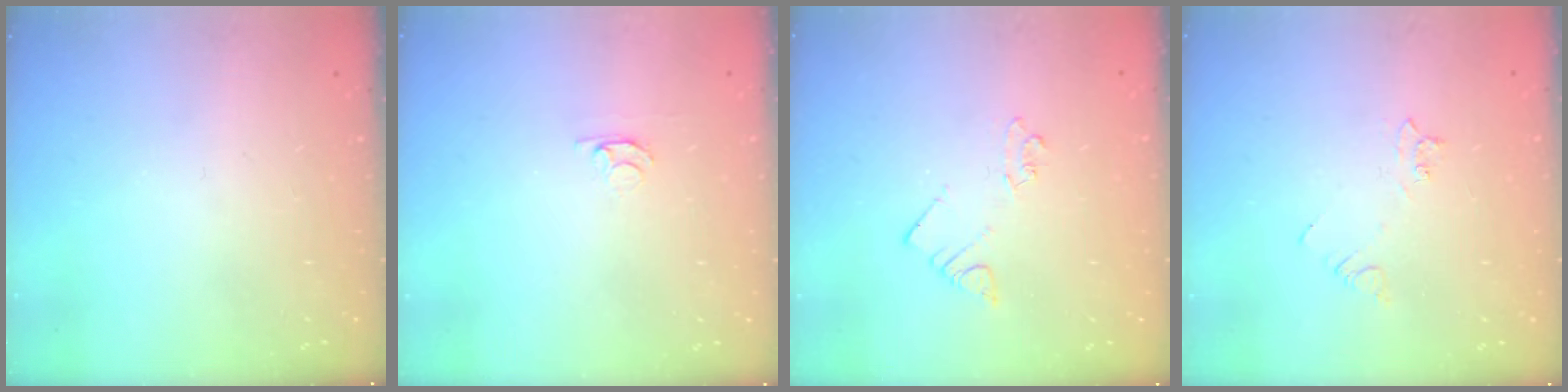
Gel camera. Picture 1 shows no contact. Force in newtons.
{"total": 2.1, "press": 2.1, "slide": 0.2}
{"total": 2.0, "press": 2.0, "slide": 0.2}
{"total": 3.7, "press": 3.6, "slide": 0.5}